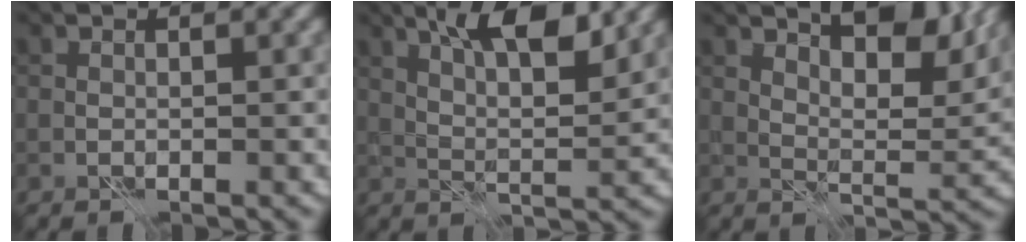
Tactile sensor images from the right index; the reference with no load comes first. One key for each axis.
{"total": 7.6, "fx": 4.3, "fy": 2.4, "fz": 5.7, "tx": -0.086, "ty": 0.006, "tz": 0.064}
{"total": 8.3, "fx": 5.4, "fy": 3.0, "fz": 5.5, "tx": -0.084, "ty": 0.007, "tz": 0.082}